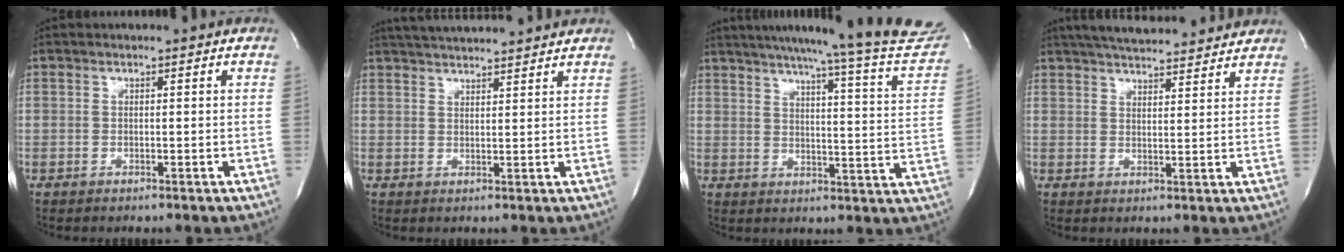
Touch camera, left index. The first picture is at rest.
{"total": 10.6, "force": [9.9, 0.5, 3.8], "torque": [-0.070, 0.029, 0.143]}
{"total": 26.3, "force": [24.1, 0.0, 10.6], "torque": [-0.159, -0.086, 0.286]}
{"total": 15.5, "force": [14.0, 2.7, 6.0], "torque": [-0.097, 0.032, 0.197]}